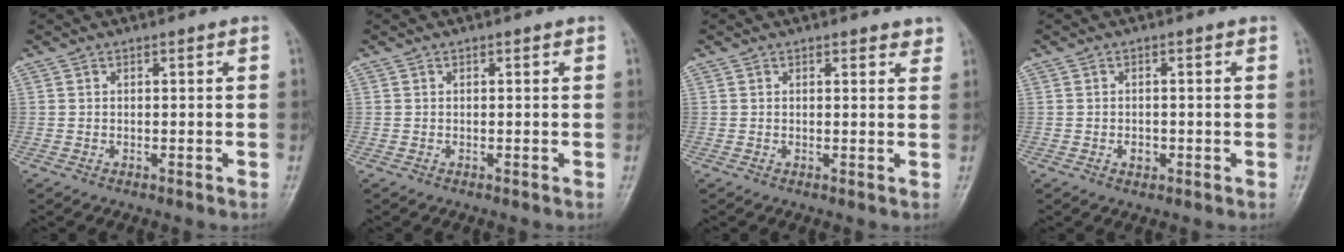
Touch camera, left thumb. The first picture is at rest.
{"total": 0.0}
{"total": 2.0, "force": [1.6, 0.8, 0.8], "torque": [0.006, -0.007, 0.015]}
{"total": 1.7, "force": [-0.5, 1.3, 1.0], "torque": [-0.007, 0.003, -0.006]}